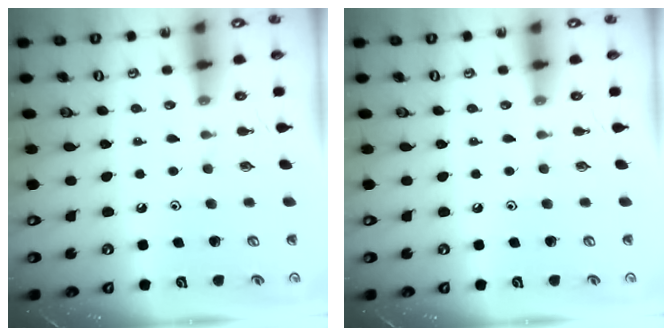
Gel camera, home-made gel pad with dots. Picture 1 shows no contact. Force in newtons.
{"total": 0.0}